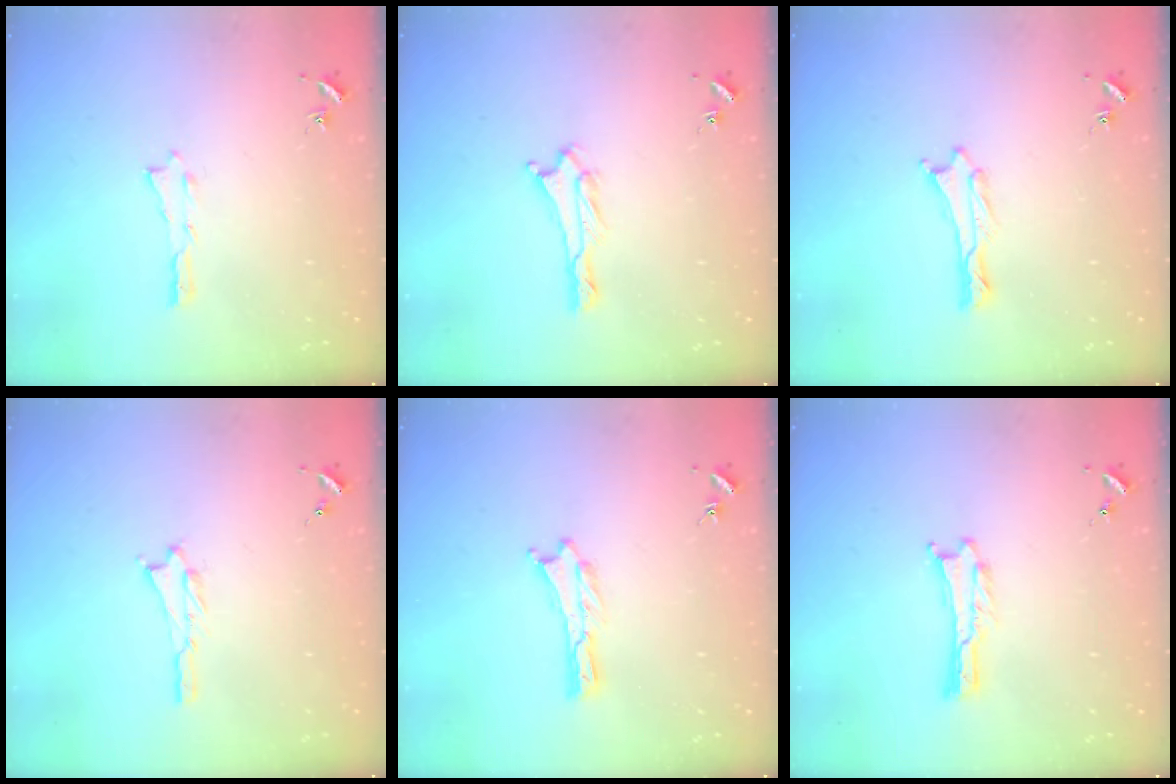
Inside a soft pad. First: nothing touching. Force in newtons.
{"total": 1.4, "press": 1.4, "slide": 0.2}
{"total": 0.0}
{"total": 0.8, "press": 0.8, "slide": 0.2}
{"total": 0.0}
{"total": 0.0}